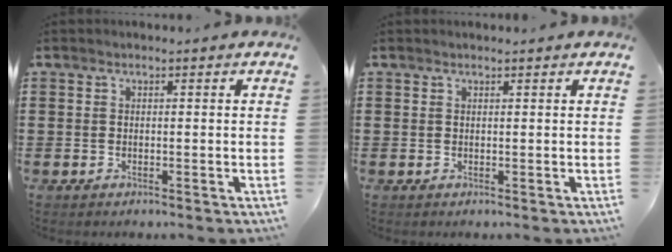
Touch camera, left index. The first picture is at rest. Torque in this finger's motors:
{"motor_torque": [-0.20, 0.45, -0.04, 0.01]}